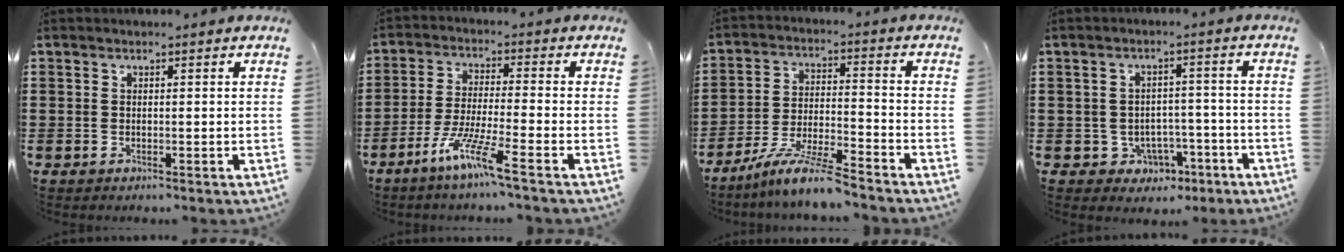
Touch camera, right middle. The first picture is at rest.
{"total": 7.7, "force": [-5.4, 0.0, 5.5], "torque": [-0.114, -0.012, -0.105]}
{"total": 8.5, "force": [-7.5, -0.3, 4.0], "torque": [-0.082, -0.006, -0.146]}
{"total": 3.5, "force": [-2.3, 2.5, 0.8], "torque": [-0.025, 0.007, -0.048]}